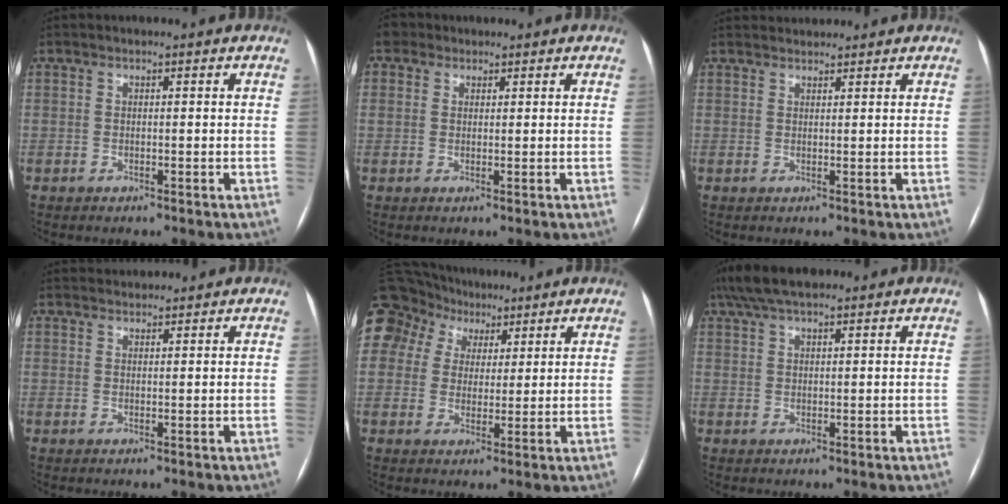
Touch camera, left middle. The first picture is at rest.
{"total": 0.6, "force": [-0.1, 0.3, -0.5], "torque": [0.019, 0.001, -0.001]}
{"total": 3.2, "force": [3.1, 0.5, 0.2], "torque": [-0.005, 0.031, 0.053]}
{"total": 3.4, "force": [3.4, 0.5, 0.2], "torque": [-0.006, 0.031, 0.057]}
{"total": 14.5, "force": [8.1, 11.1, 4.5], "torque": [-0.146, 0.067, 0.154]}
{"total": 7.4, "force": [5.7, 1.8, 4.3], "torque": [-0.079, 0.038, 0.103]}